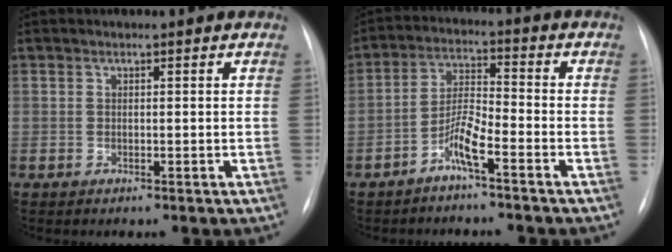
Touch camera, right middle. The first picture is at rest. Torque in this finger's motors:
{"motor_torque": [0.58, -0.60, 0.08, 0.04]}